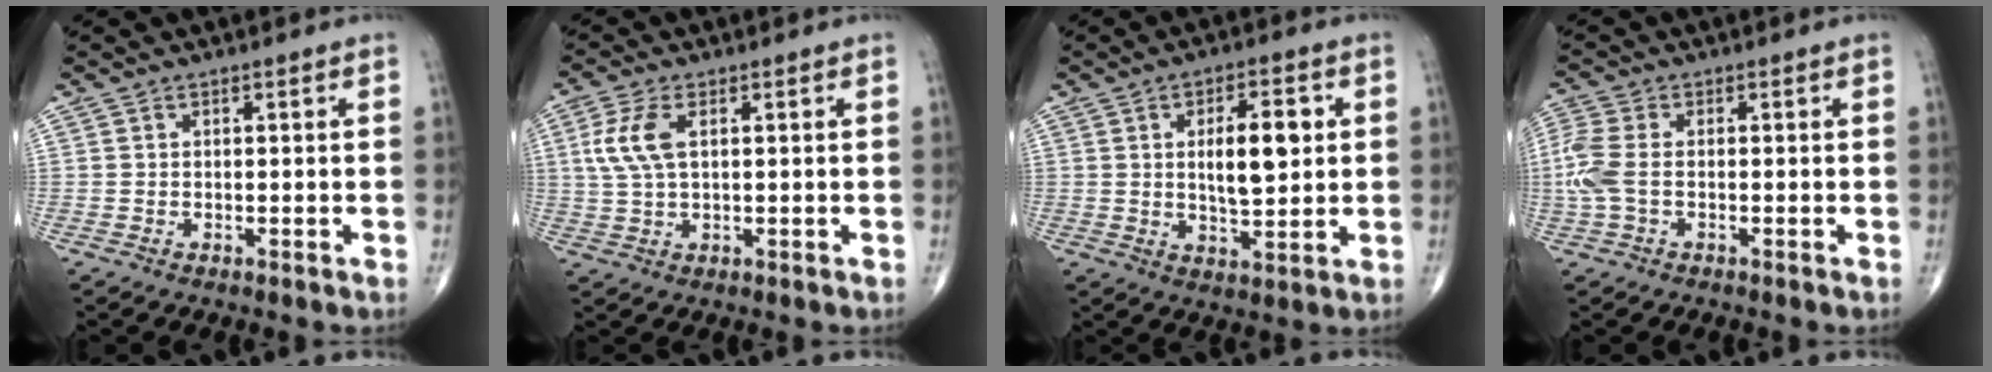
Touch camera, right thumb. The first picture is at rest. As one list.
[{"total": 6.6, "force": [1.6, 3.2, 5.6], "torque": [-0.137, 0.007, 0.033]}, {"total": 9.8, "force": [1.7, 3.9, 8.8], "torque": [-0.123, -0.007, 0.029]}, {"total": 6.1, "force": [-0.5, 3.4, 5.1], "torque": [-0.154, 0.011, -0.014]}]